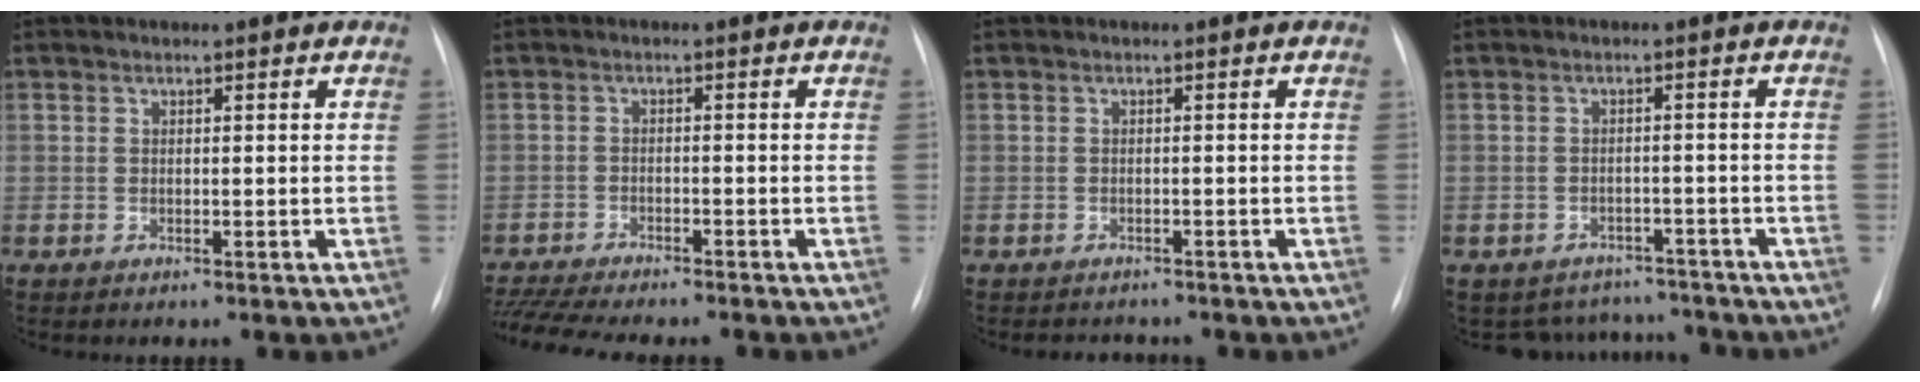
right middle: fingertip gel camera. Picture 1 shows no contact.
{"total": 12.8, "force": [-11.3, 1.9, 5.7], "torque": [-0.095, -0.006, -0.164]}
{"total": 2.4, "force": [-2.2, 1.0, 0.1], "torque": [-0.002, -0.001, -0.029]}
{"total": 7.8, "force": [-7.1, 3.3, -0.4], "torque": [0.010, 0.027, -0.083]}